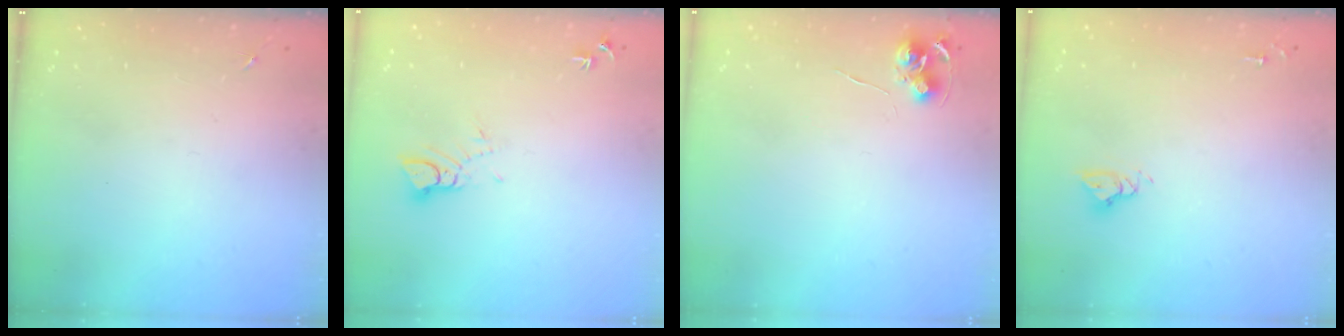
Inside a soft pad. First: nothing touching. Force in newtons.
{"total": 3.6, "press": 3.6, "slide": 0.3}
{"total": 7.9, "press": 7.9, "slide": 0.5}
{"total": 4.8, "press": 4.7, "slide": 0.4}